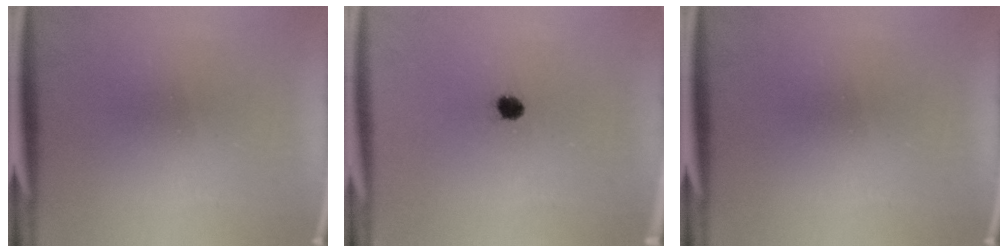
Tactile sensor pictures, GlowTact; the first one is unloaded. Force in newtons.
{"total": 2.4}
{"total": 0.0}